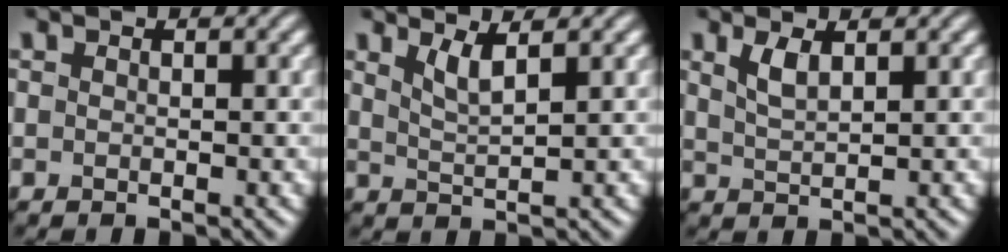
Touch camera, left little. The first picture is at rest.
{"total": 2.2, "force": [1.4, 0.5, 1.6], "torque": [-0.028, -0.004, 0.029]}
{"total": 1.9, "force": [1.1, 0.6, 1.4], "torque": [-0.031, -0.002, 0.025]}